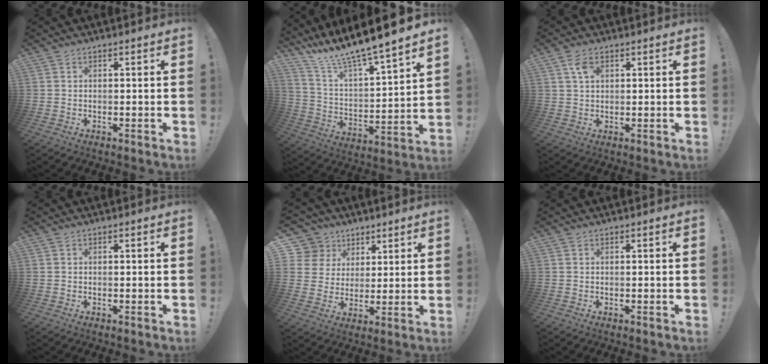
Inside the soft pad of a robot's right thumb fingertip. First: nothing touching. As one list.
[{"total": 12.3, "force": [11.3, 0.0, 5.0], "torque": [-0.110, -0.108, 0.186]}, {"total": 4.2, "force": [1.9, 2.6, 2.8], "torque": [-0.043, -0.003, 0.033]}, {"total": 0.0}, {"total": 8.3, "force": [3.8, 7.3, 1.5], "torque": [-0.028, -0.030, 0.081]}, {"total": 0.0}]